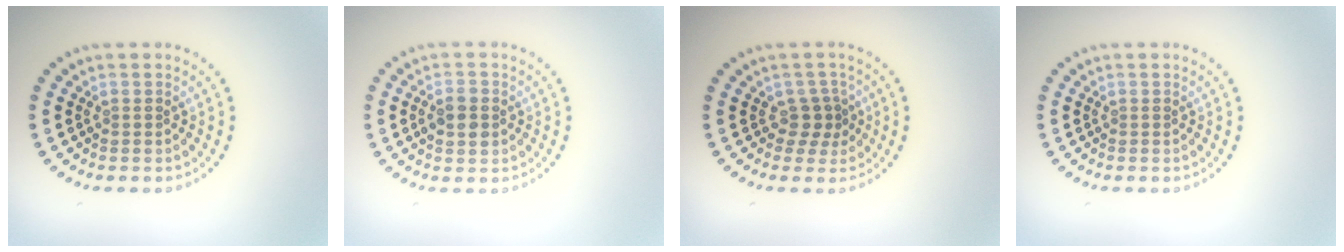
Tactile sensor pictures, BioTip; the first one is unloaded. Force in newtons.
{"total": 2.8, "press": 2.8, "slide": 0.1}
{"total": 1.6, "press": 1.2, "slide": 1.1}
{"total": 0.0}